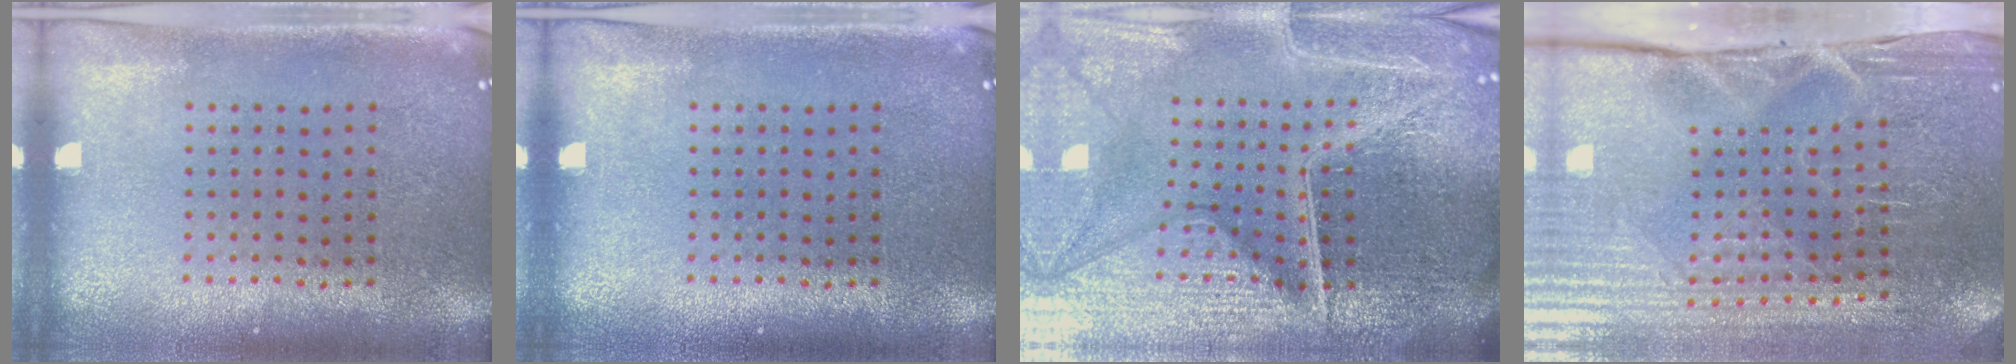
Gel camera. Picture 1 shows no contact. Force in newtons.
{"total": 0.0}
{"total": 7.0, "press": 6.2, "slide": 3.4}
{"total": 4.3, "press": 4.1, "slide": 1.0}